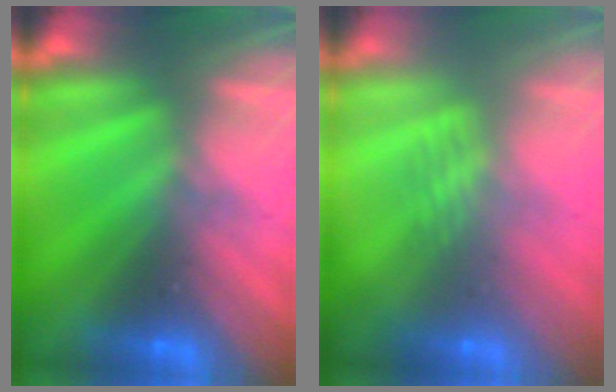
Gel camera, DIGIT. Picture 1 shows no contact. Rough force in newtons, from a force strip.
{"total": 2.3}